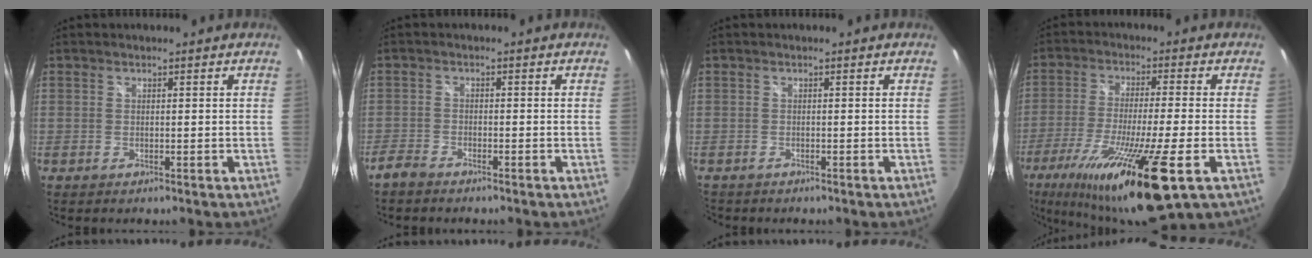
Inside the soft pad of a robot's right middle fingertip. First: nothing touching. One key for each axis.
{"total": 2.5, "fx": -2.3, "fy": 0.8, "fz": 0.6, "tx": -0.024, "ty": -0.003, "tz": -0.048}
{"total": 1.3, "fx": -1.0, "fy": 0.8, "fz": -0.2, "tx": -0.002, "ty": 0.001, "tz": -0.021}
{"total": 20.8, "fx": -10.6, "fy": 2.0, "fz": 17.8, "tx": -0.339, "ty": -0.065, "tz": -0.180}